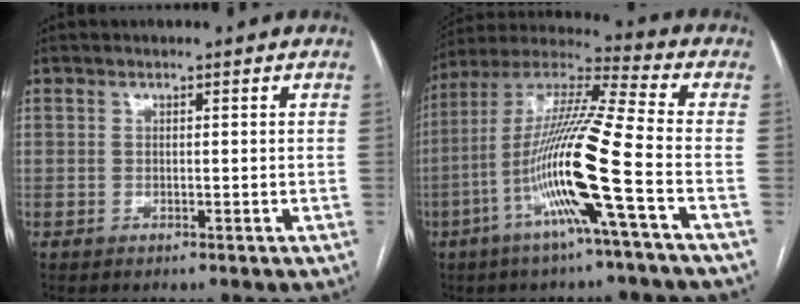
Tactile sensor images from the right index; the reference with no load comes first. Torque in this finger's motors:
{"motor_torque": [2.14, 0.00, 1.05, 0.21]}